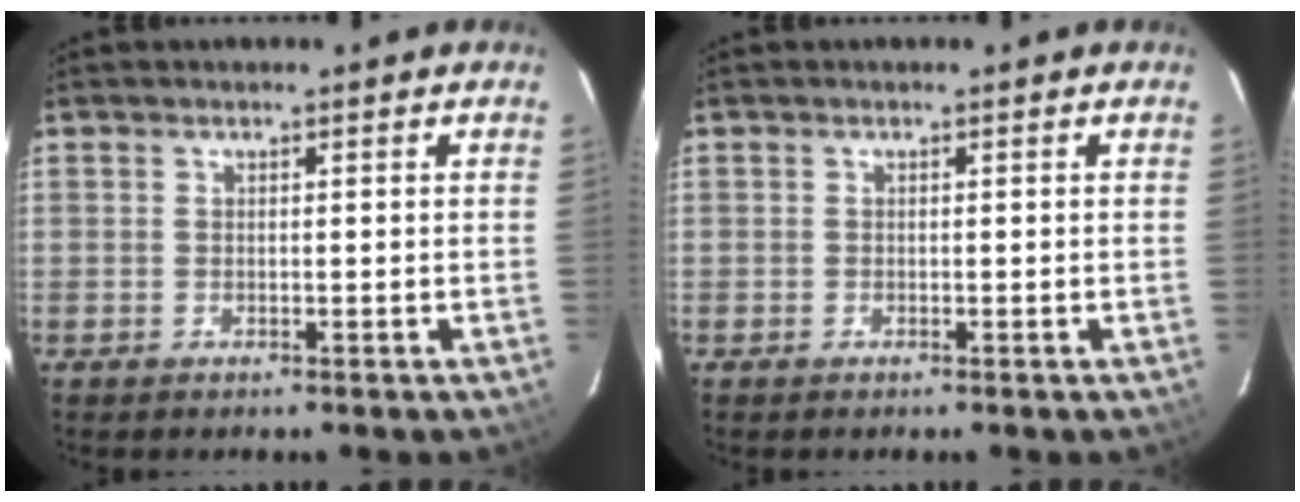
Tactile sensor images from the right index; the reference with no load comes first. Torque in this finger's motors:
{"motor_torque": [0.01, 0.00, 0.02, 0.01]}